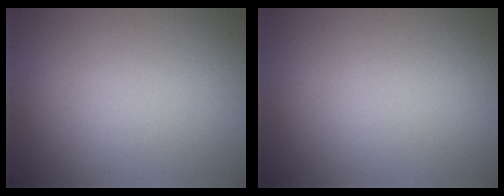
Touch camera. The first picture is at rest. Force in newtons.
{"total": 0.0}